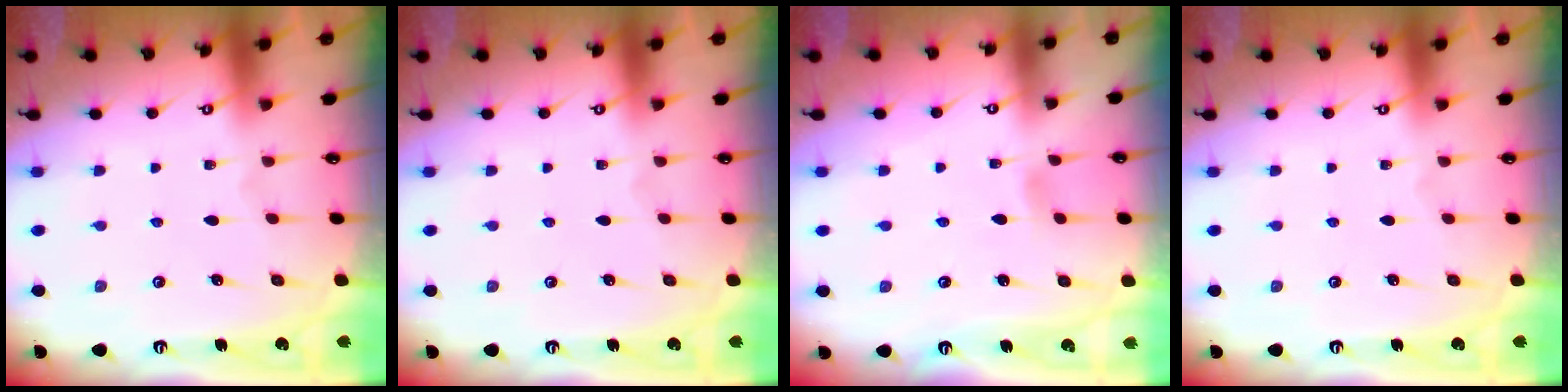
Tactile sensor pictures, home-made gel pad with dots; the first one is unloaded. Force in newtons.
{"total": 0.0}
{"total": 2.9, "press": 2.9, "slide": 0.4}
{"total": 0.0}